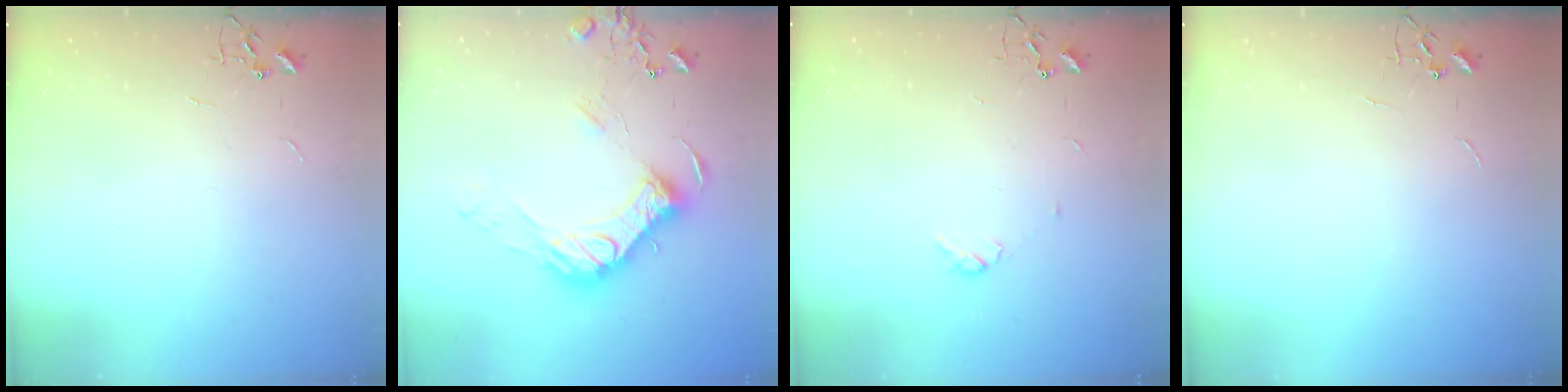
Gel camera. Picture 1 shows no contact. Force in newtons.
{"total": 16.4, "press": 16.4, "slide": 0.9}
{"total": 2.9, "press": 2.8, "slide": 0.5}
{"total": 0.0}